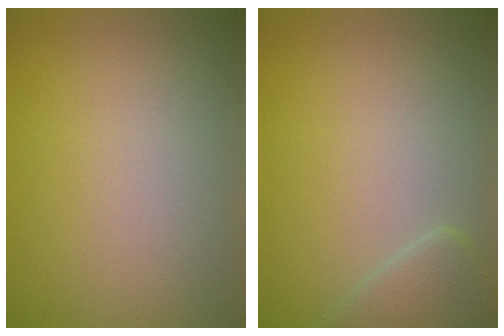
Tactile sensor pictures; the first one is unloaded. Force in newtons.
{"total": 2.2, "press": 2.1, "slide": 0.2}